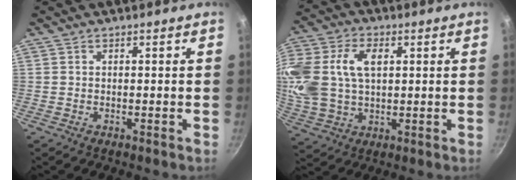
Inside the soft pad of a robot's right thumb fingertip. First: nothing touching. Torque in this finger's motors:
{"motor_torque": [1.09, 3.28, 1.64, -0.49, 0.65]}